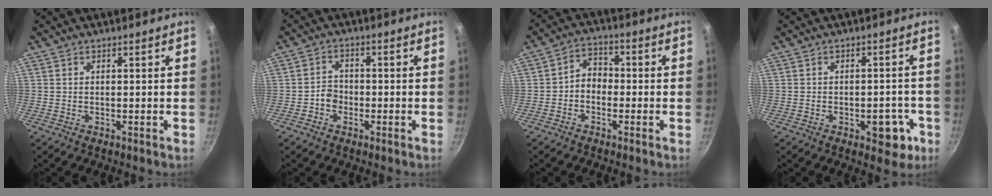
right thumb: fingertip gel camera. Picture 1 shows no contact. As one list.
[{"total": 3.1, "force": [-1.4, 2.5, 1.2], "torque": [-0.001, 0.019, -0.028]}, {"total": 4.5, "force": [-1.4, 3.5, 2.5], "torque": [-0.021, 0.028, -0.035]}, {"total": 6.7, "force": [-2.7, 3.8, 4.8], "torque": [-0.032, 0.017, -0.027]}]